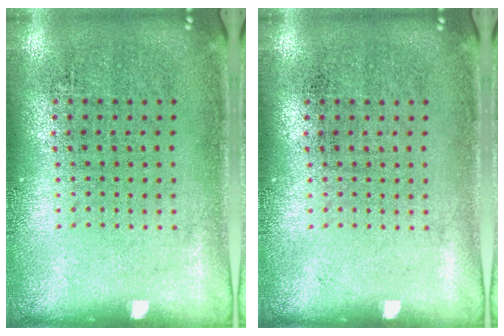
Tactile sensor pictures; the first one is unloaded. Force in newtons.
{"total": 0.0}